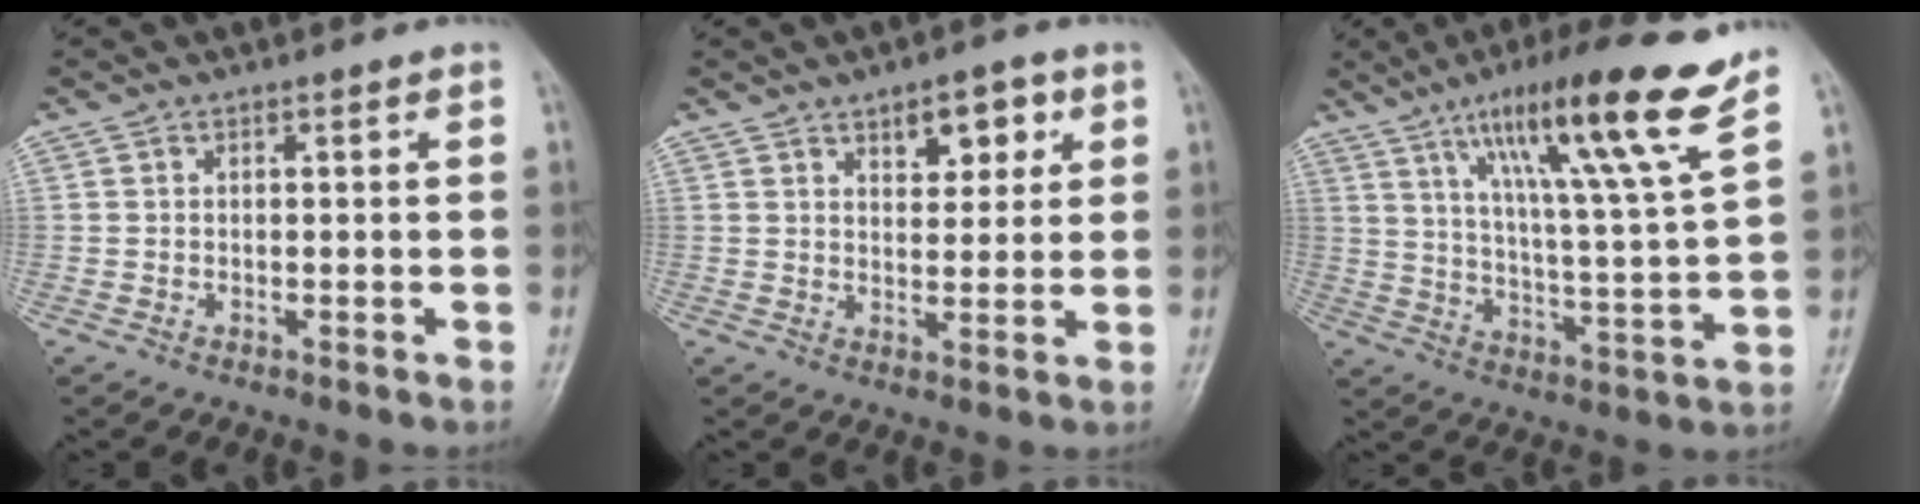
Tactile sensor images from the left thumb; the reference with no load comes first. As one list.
[{"total": 6.7, "force": [3.3, 3.5, 4.6], "torque": [-0.037, -0.015, 0.046]}, {"total": 17.9, "force": [10.9, 0.4, 14.2], "torque": [-0.225, -0.050, 0.175]}]